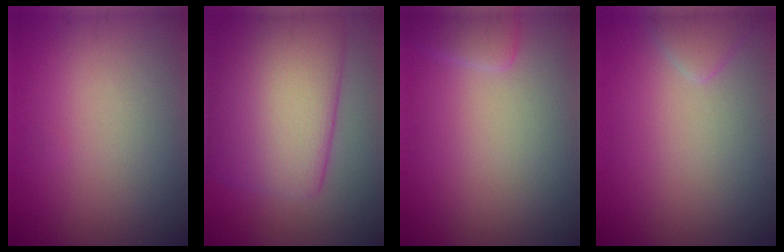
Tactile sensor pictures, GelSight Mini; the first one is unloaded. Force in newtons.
{"total": 11.2, "press": 11.2, "slide": 0.4}
{"total": 1.6, "press": 1.5, "slide": 0.2}
{"total": 1.4, "press": 1.4, "slide": 0.1}